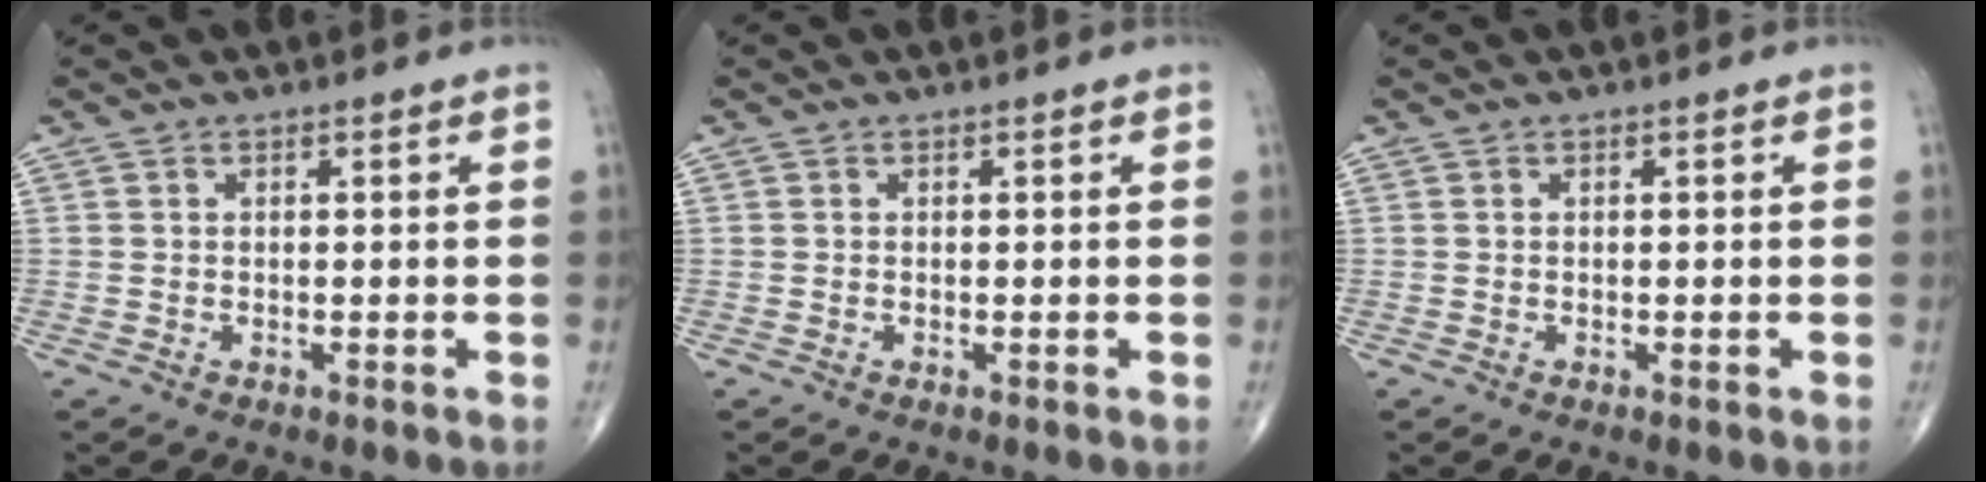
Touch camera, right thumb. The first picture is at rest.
{"total": 0.0}
{"total": 0.0}